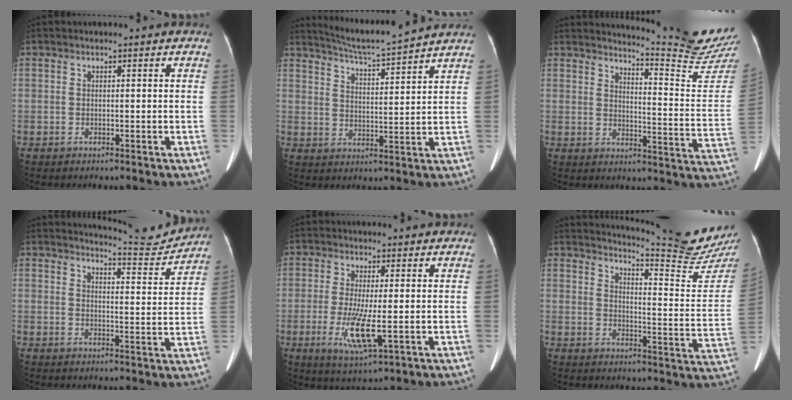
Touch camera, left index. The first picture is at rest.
{"total": 10.6, "force": [10.0, -1.4, 3.1], "torque": [-0.068, 0.000, 0.155]}
{"total": 15.8, "force": [15.4, -2.2, 2.5], "torque": [-0.041, -0.137, 0.177]}
{"total": 7.4, "force": [7.4, -0.7, -0.6], "torque": [-0.008, -0.031, 0.098]}
{"total": 7.4, "force": [-1.5, 1.1, 7.1], "torque": [-0.146, -0.021, -0.022]}
{"total": 18.3, "force": [17.5, -1.3, 5.1], "torque": [-0.087, -0.126, 0.209]}